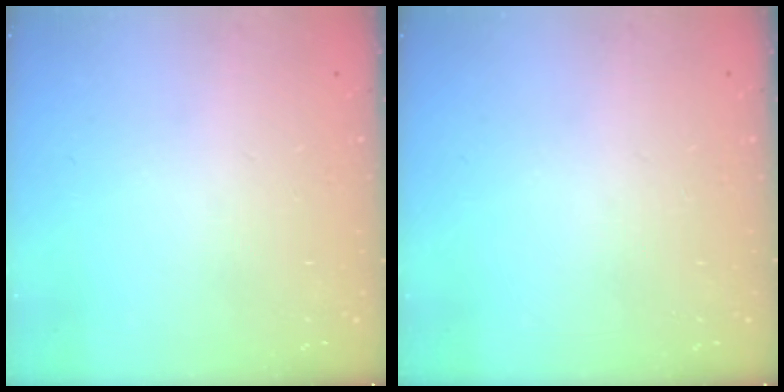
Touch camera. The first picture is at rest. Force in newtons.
{"total": 0.0}